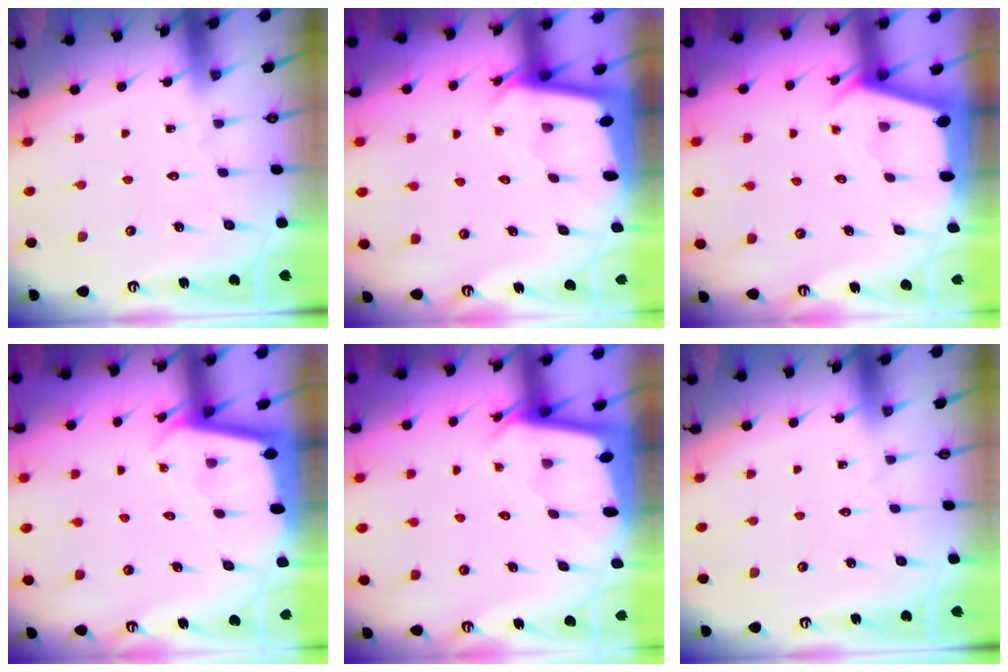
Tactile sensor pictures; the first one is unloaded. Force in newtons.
{"total": 2.1, "press": 2.1, "slide": 0.1}
{"total": 2.3, "press": 2.3, "slide": 0.3}
{"total": 1.8, "press": 1.8, "slide": 0.1}
{"total": 2.1, "press": 2.1, "slide": 0.1}
{"total": 0.0}